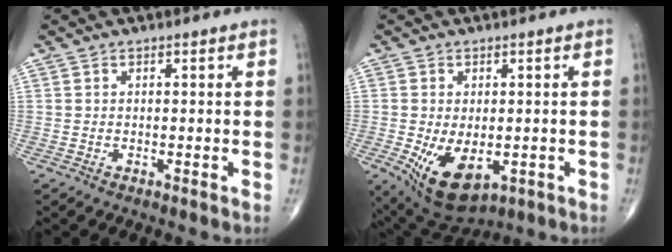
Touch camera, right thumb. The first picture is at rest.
{"total": 10.3, "force": [-2.6, 5.9, 8.1], "torque": [-0.126, -0.013, -0.024]}